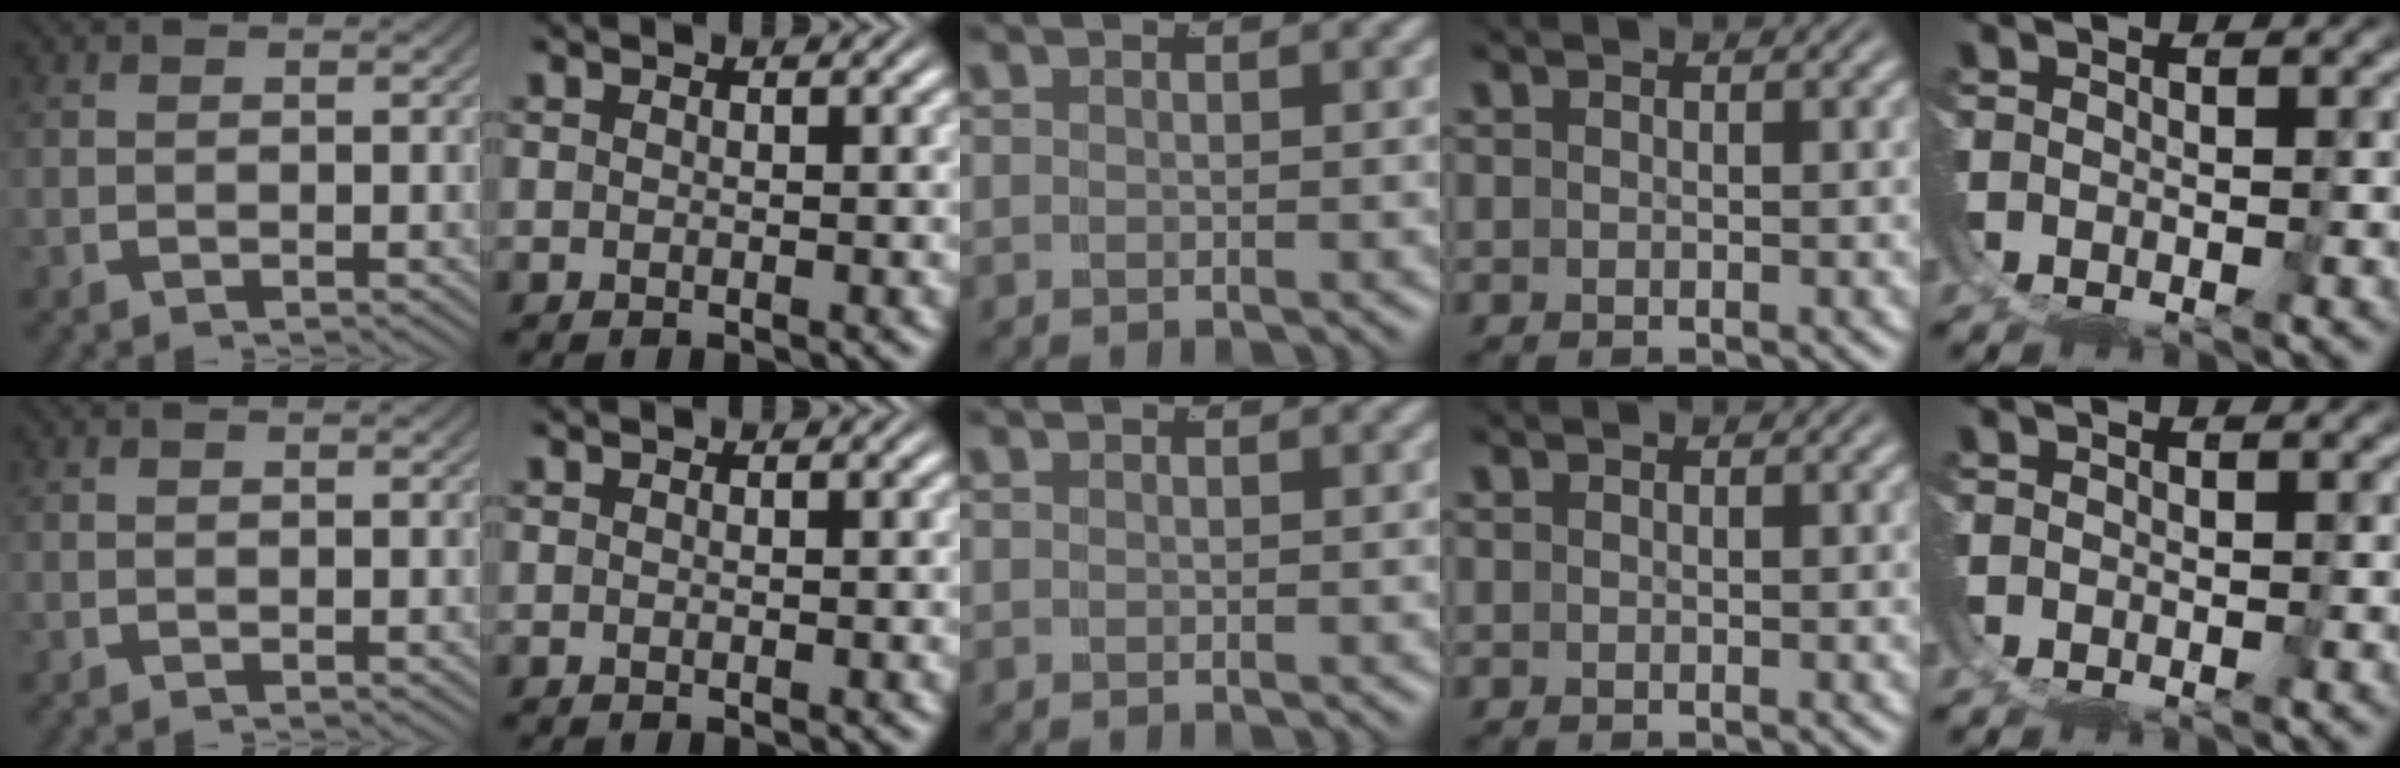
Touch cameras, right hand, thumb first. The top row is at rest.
{}